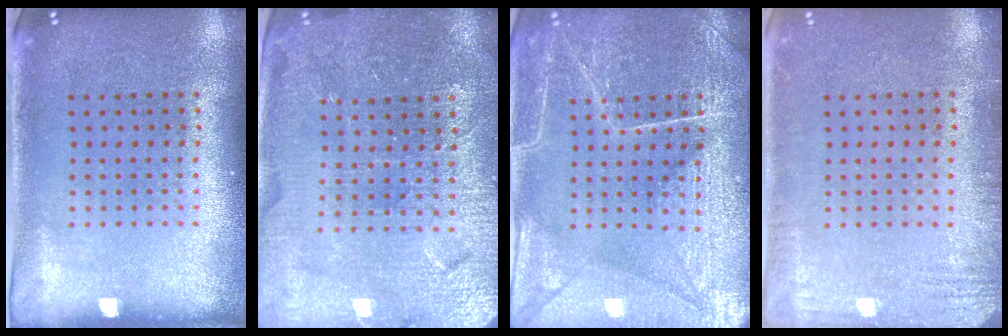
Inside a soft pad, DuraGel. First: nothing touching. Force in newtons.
{"total": 4.3, "press": 4.1, "slide": 1.3}
{"total": 4.2, "press": 4.2, "slide": 0.3}
{"total": 2.3, "press": 2.2, "slide": 0.4}